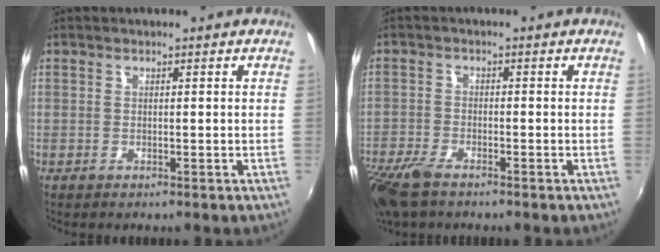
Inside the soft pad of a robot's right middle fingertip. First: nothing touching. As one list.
[{"total": 8.2, "force": [-6.1, 2.7, 4.7], "torque": [-0.127, -0.030, -0.122]}]